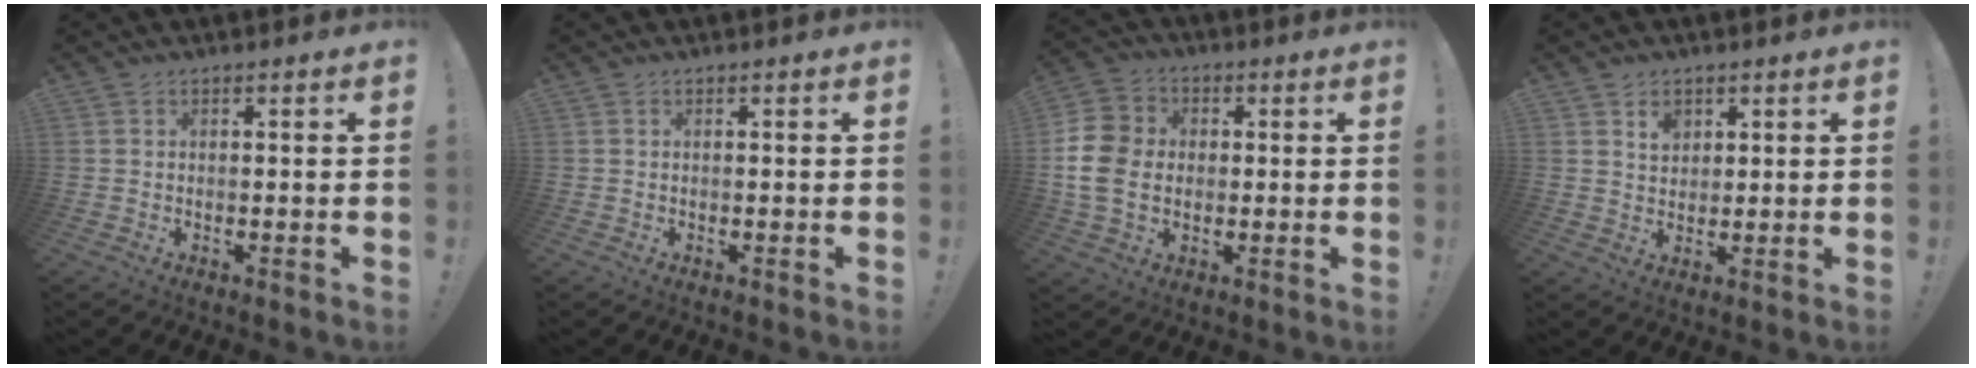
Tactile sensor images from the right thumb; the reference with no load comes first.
{"total": 0.0}
{"total": 13.2, "force": [-0.6, 10.6, 7.8], "torque": [-0.152, 0.015, -0.009]}
{"total": 4.1, "force": [2.3, 3.1, 1.5], "torque": [-0.011, -0.010, 0.038]}